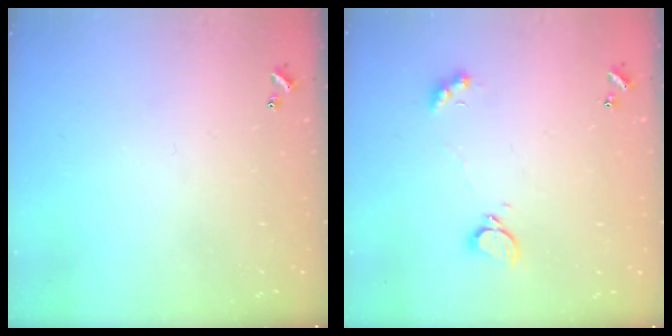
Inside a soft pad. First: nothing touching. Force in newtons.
{"total": 2.5, "press": 2.4, "slide": 0.5}